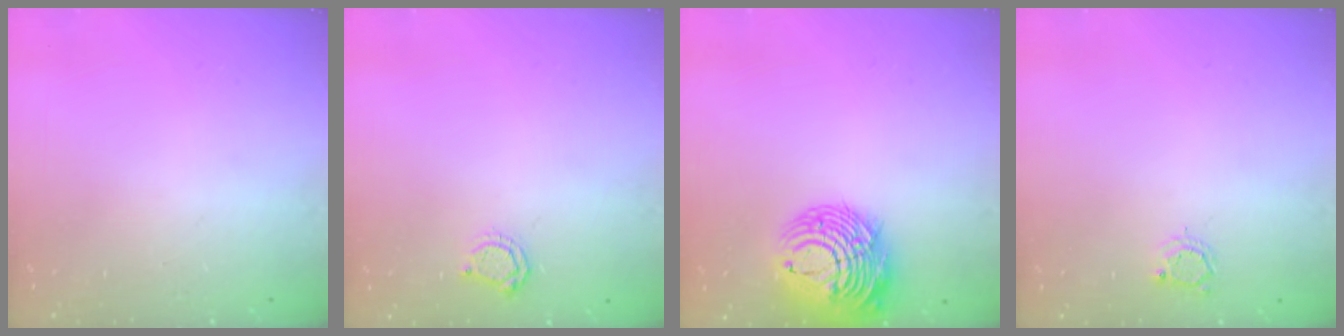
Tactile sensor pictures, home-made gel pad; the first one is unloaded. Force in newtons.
{"total": 4.9, "press": 4.9, "slide": 0.6}
{"total": 15.0, "press": 14.9, "slide": 1.5}
{"total": 3.0, "press": 3.0, "slide": 0.3}